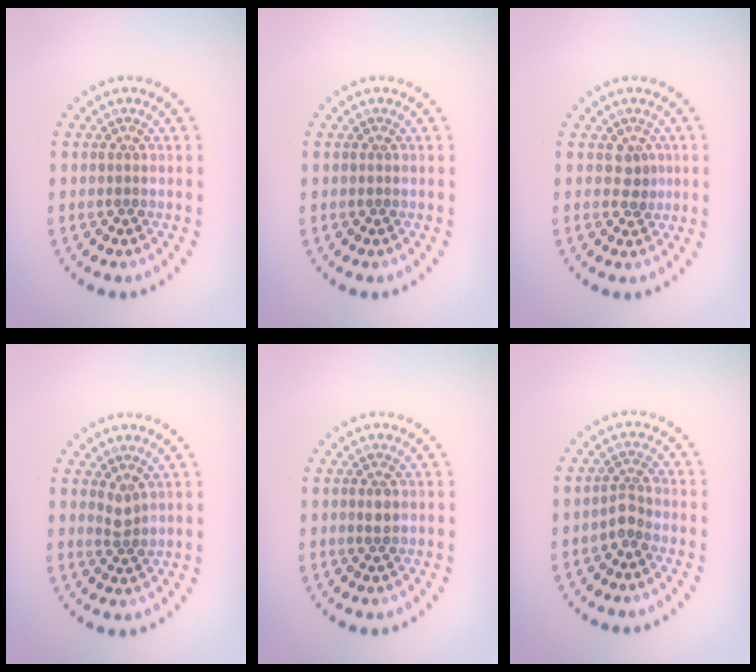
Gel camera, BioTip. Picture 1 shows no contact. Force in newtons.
{"total": 0.0}
{"total": 1.3, "press": 1.0, "slide": 0.7}
{"total": 1.4, "press": 1.1, "slide": 0.7}
{"total": 1.0, "press": 1.0, "slide": 0.4}
{"total": 1.7, "press": 1.3, "slide": 1.1}